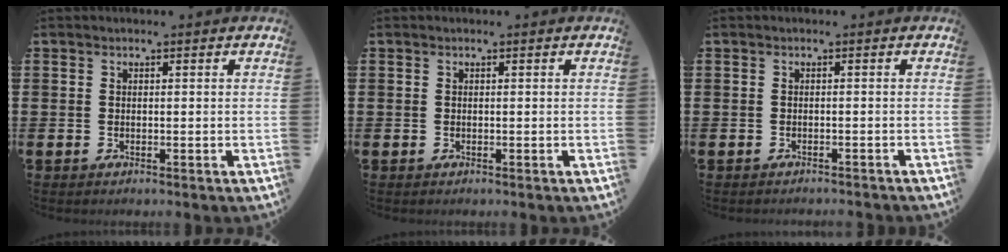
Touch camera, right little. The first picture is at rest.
{"total": 0.0}
{"total": 0.6, "force": [-0.6, -0.1, 0.0], "torque": [0.001, -0.002, -0.012]}